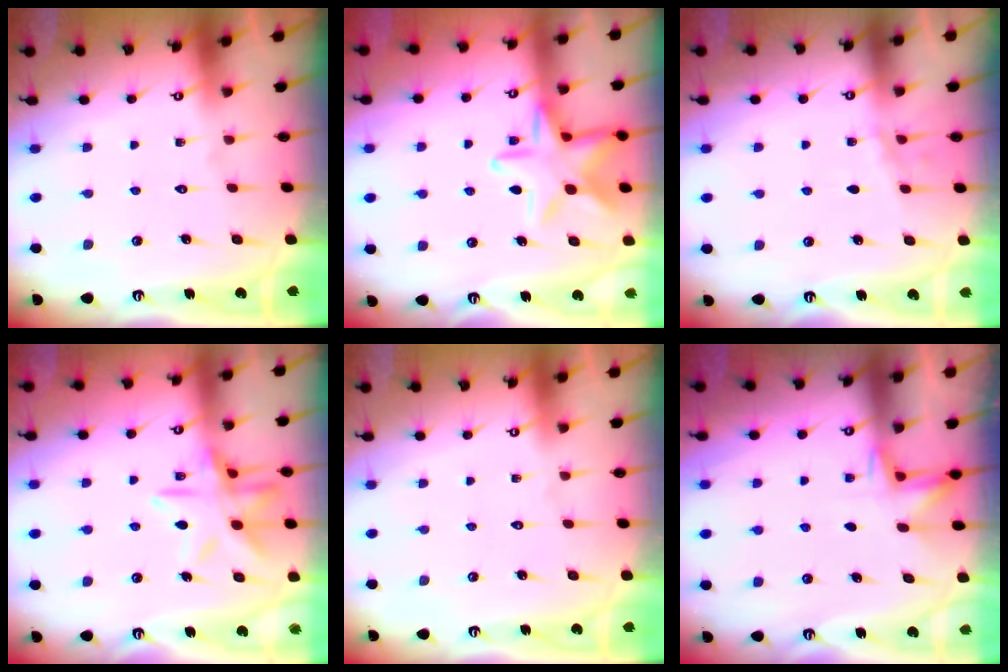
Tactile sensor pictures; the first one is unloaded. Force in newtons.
{"total": 14.1, "press": 14.0, "slide": 1.0}
{"total": 2.9, "press": 2.7, "slide": 1.1}
{"total": 13.8, "press": 13.8, "slide": 1.1}
{"total": 0.0}
{"total": 4.4, "press": 4.1, "slide": 1.4}